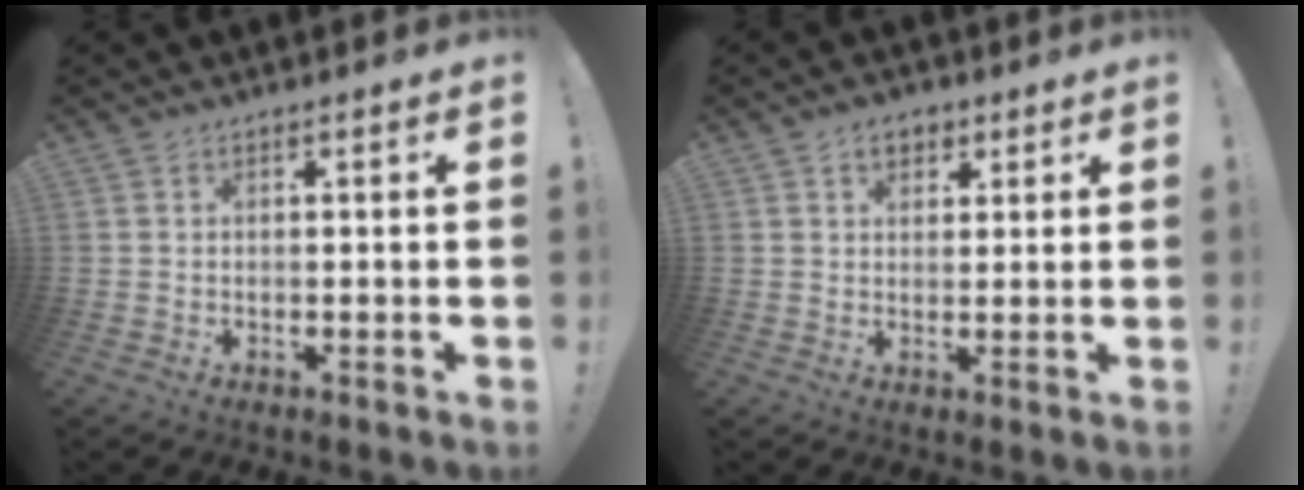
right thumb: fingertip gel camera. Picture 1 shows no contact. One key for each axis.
{"total": 4.6, "fx": 2.3, "fy": 3.5, "fz": 2.0, "tx": -0.023, "ty": -0.003, "tz": 0.040}